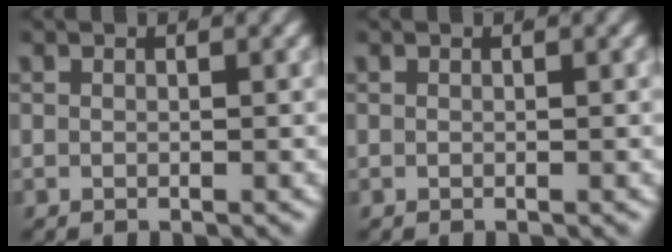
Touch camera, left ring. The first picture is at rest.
{"total": 0.0}